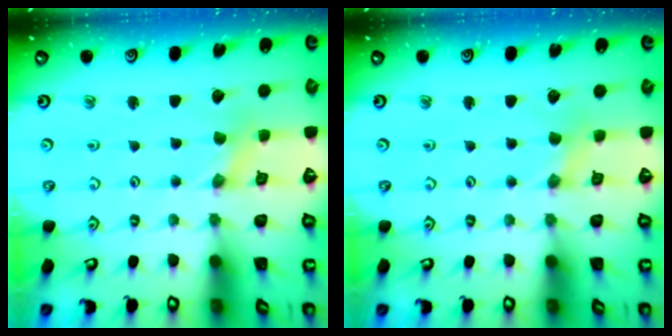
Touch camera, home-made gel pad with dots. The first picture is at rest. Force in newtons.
{"total": 2.4, "press": 2.3, "slide": 0.5}